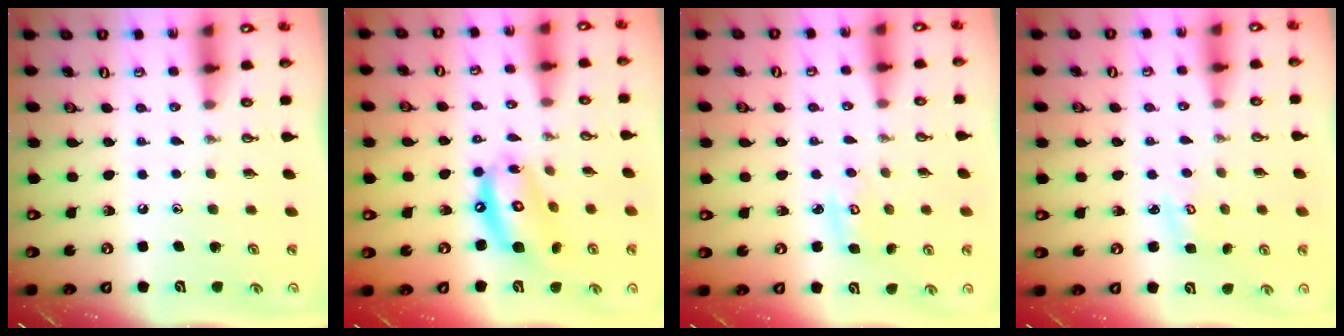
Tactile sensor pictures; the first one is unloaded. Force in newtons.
{"total": 12.5, "press": 12.5, "slide": 1.3}
{"total": 4.0, "press": 4.0, "slide": 0.3}
{"total": 2.7, "press": 2.7, "slide": 0.3}